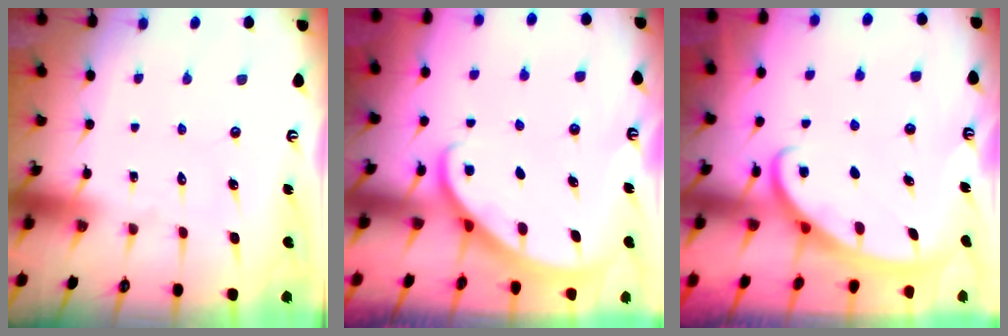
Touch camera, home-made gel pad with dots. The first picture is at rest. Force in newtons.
{"total": 2.3, "press": 2.3, "slide": 0.2}
{"total": 2.7, "press": 2.7, "slide": 0.4}